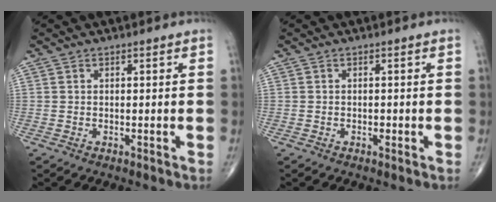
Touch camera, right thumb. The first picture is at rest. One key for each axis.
{"total": 0.7, "fx": -0.3, "fy": 0.4, "fz": 0.5, "tx": -0.008, "ty": -0.001, "tz": -0.005}